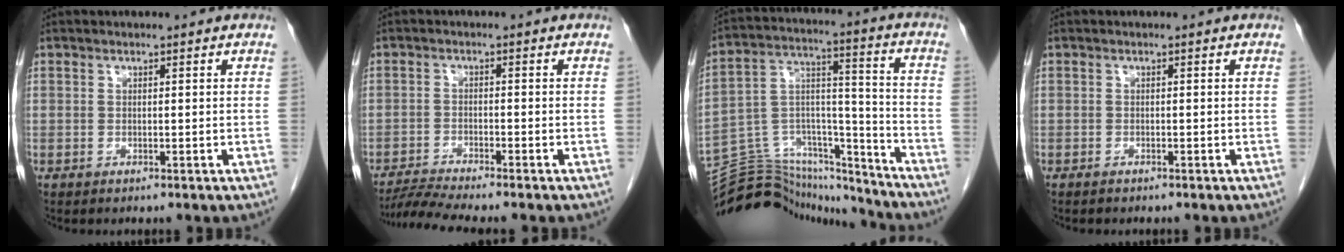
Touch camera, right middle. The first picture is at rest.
{"total": 5.3, "force": [-4.8, -1.4, 1.8], "torque": [-0.035, -0.019, -0.087]}
{"total": 21.8, "force": [-20.8, 4.9, 4.4], "torque": [-0.104, 0.045, -0.328]}
{"total": 0.5, "force": [-0.5, 0.2, 0.1], "torque": [-0.008, -0.001, -0.008]}